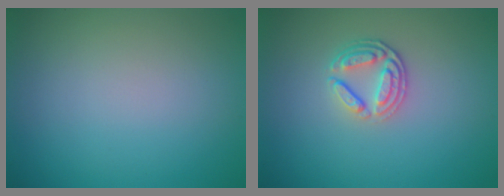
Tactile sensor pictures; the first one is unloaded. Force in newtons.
{"total": 2.9, "press": 2.5, "slide": 1.5}